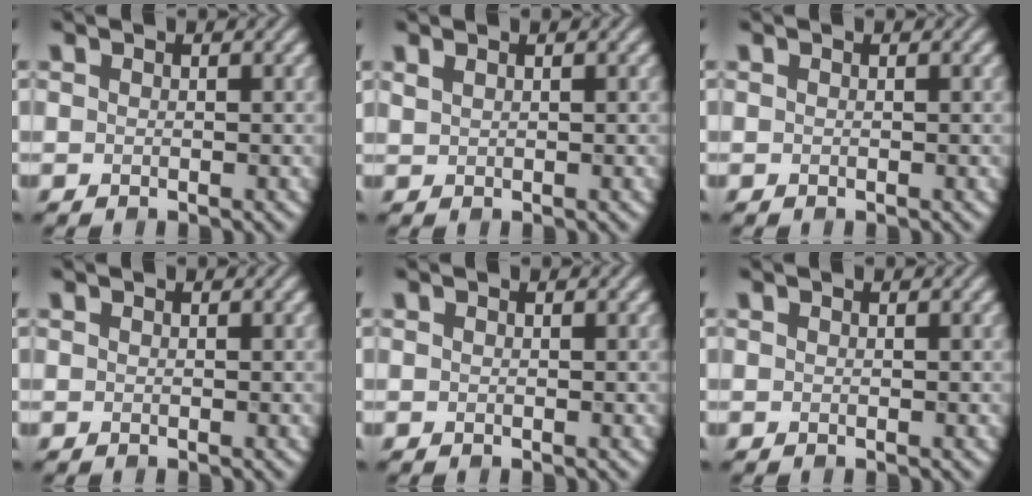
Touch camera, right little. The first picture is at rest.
{"total": 0.8, "force": [0.7, 0.2, 0.3], "torque": [-0.010, 0.002, 0.016]}
{"total": 0.0}
{"total": 0.0}
{"total": 0.0}
{"total": 0.0}